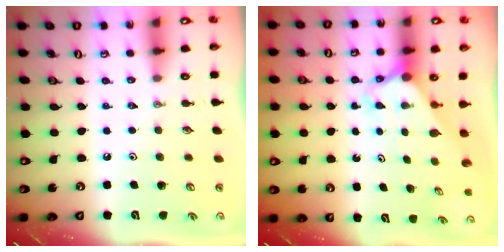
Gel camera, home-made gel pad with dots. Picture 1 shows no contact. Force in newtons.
{"total": 2.7, "press": 2.7, "slide": 0.2}